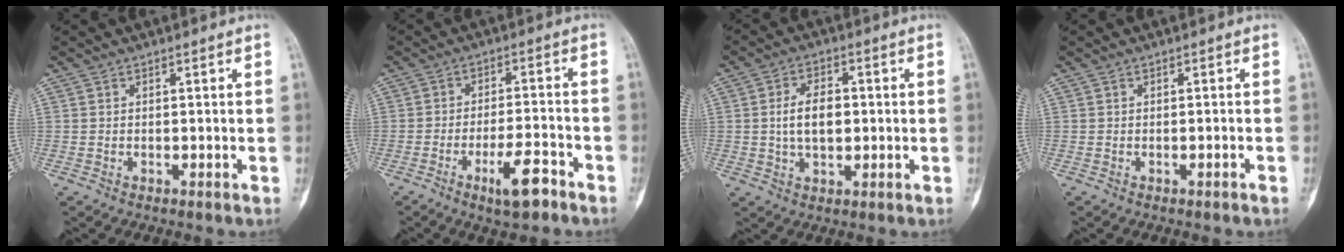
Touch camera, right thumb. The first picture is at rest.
{"total": 7.4, "force": [-4.4, 2.1, 5.6], "torque": [-0.092, 0.025, -0.069]}
{"total": 7.4, "force": [0.2, 4.5, 5.9], "torque": [-0.096, 0.010, 0.002]}
{"total": 0.7, "force": [-0.4, 0.0, 0.5], "torque": [-0.017, 0.006, -0.002]}